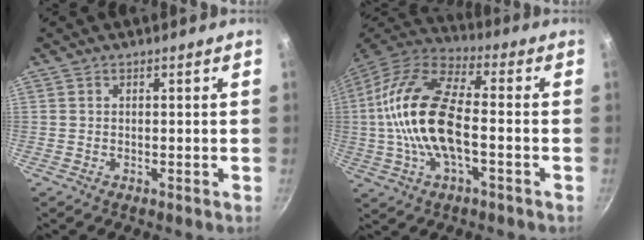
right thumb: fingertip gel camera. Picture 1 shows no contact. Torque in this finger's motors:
{"motor_torque": [-0.46, 1.44, 2.23, -0.02, 0.54]}